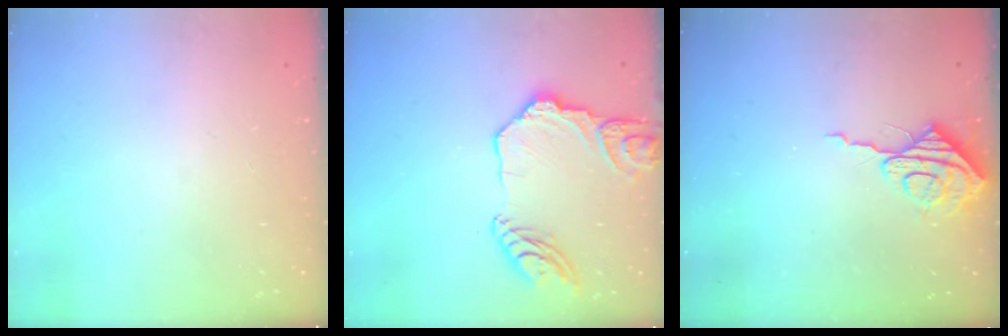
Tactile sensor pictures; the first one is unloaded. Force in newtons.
{"total": 15.3, "press": 15.2, "slide": 1.4}
{"total": 8.2, "press": 8.1, "slide": 0.6}